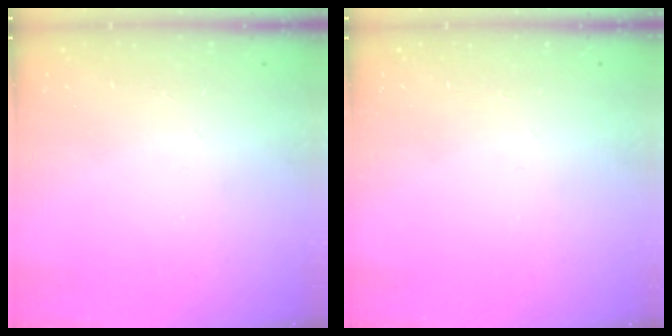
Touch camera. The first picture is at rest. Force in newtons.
{"total": 0.0}